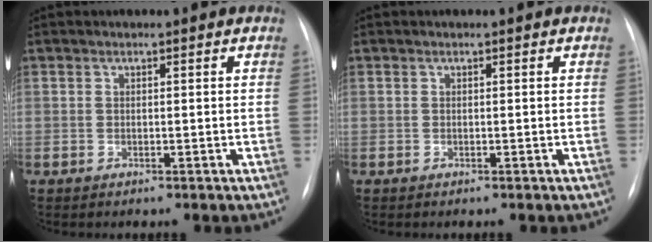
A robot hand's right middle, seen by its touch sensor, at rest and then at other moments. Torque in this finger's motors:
{"motor_torque": [0.05, -0.05, 0.00, 0.00]}